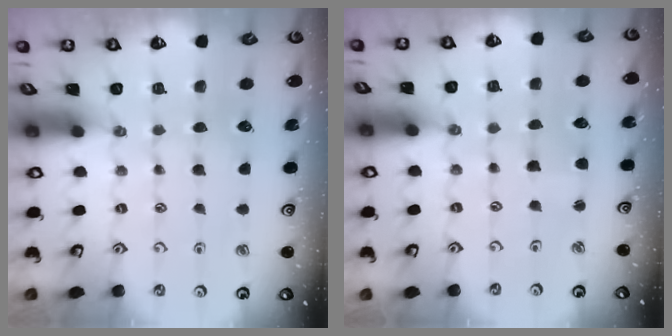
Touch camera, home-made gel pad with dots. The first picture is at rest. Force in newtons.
{"total": 2.3, "press": 2.3, "slide": 0.2}